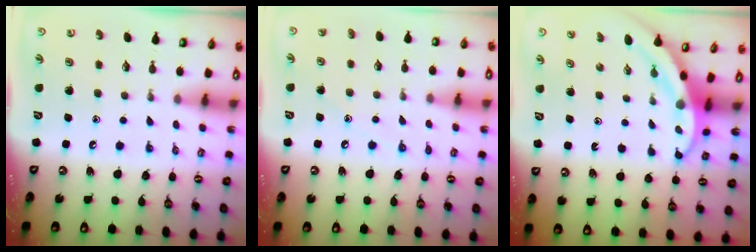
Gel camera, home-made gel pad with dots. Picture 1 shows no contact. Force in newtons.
{"total": 5.8, "press": 5.8, "slide": 0.7}
{"total": 3.7, "press": 3.7, "slide": 0.5}